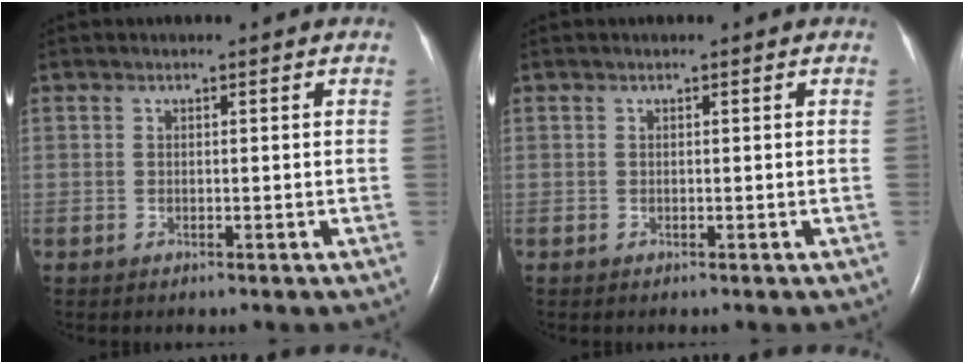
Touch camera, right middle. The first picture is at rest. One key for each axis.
{"total": 0.0}